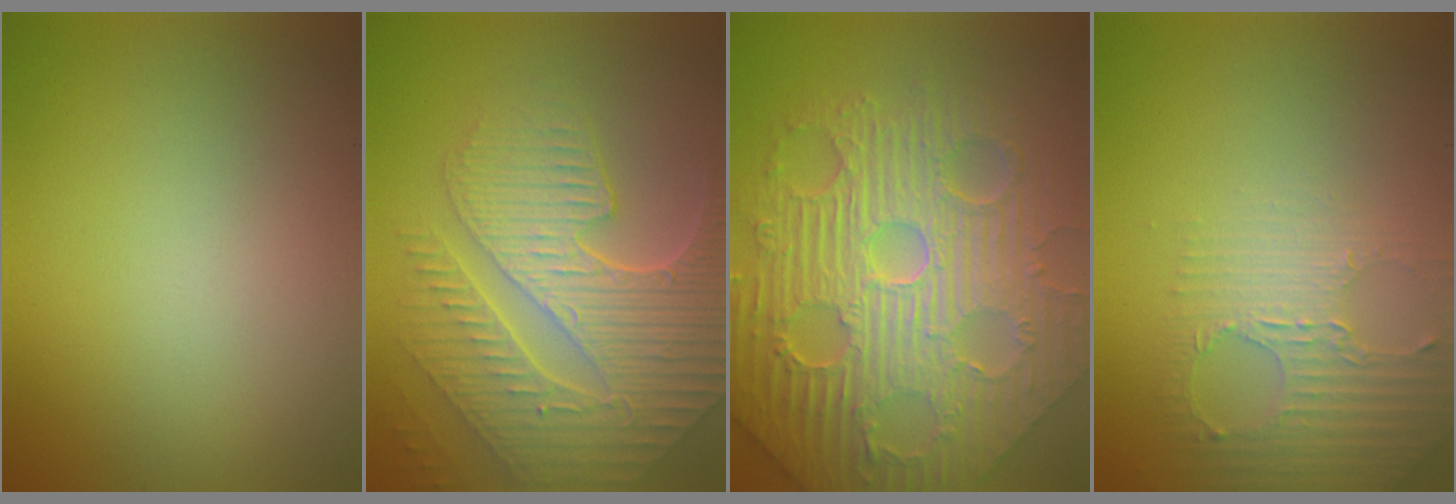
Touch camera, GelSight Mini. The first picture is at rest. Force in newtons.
{"total": 9.3, "press": 6.3, "slide": 6.8}
{"total": 12.5, "press": 8.2, "slide": 9.4}
{"total": 2.9, "press": 2.7, "slide": 1.1}